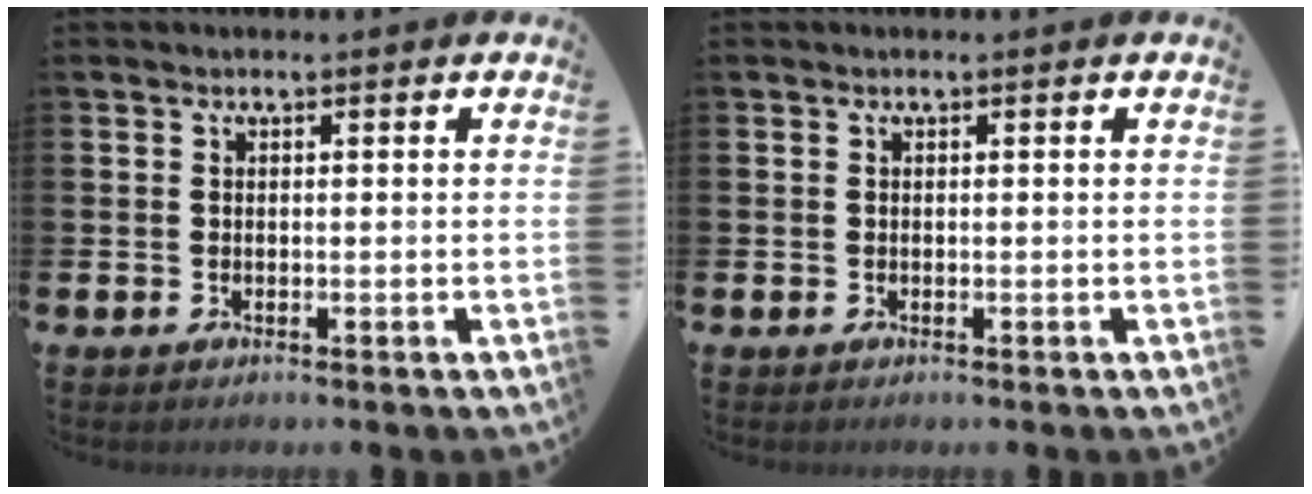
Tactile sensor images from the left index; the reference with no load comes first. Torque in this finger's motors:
{"motor_torque": [-0.01, -0.01, 0.00, 0.00]}